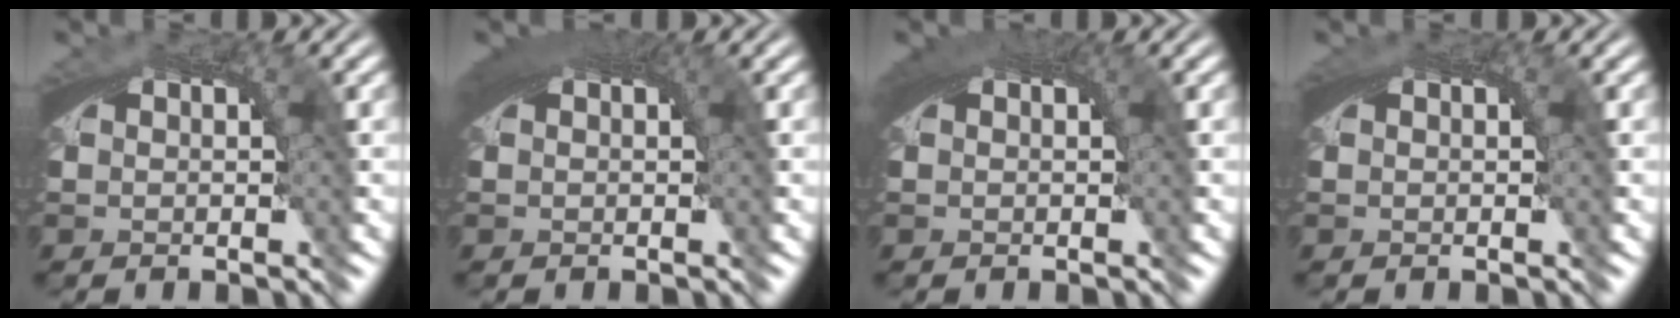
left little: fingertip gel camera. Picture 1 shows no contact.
{"total": 2.6, "force": [1.1, 0.6, 2.3], "torque": [-0.024, 0.010, 0.015]}
{"total": 2.2, "force": [0.9, 0.4, 1.9], "torque": [-0.022, 0.007, 0.013]}
{"total": 0.8, "force": [0.3, 0.0, 0.8], "torque": [-0.012, 0.001, 0.005]}